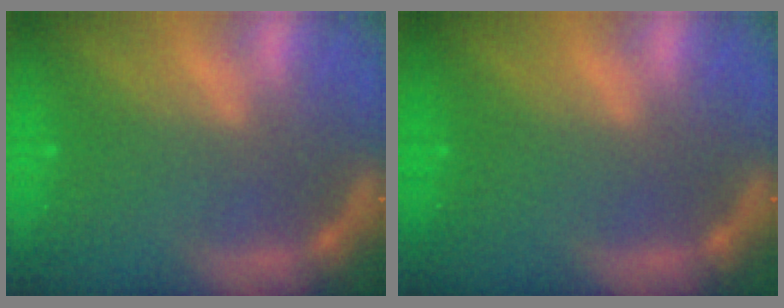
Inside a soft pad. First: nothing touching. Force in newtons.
{"total": 0.0}